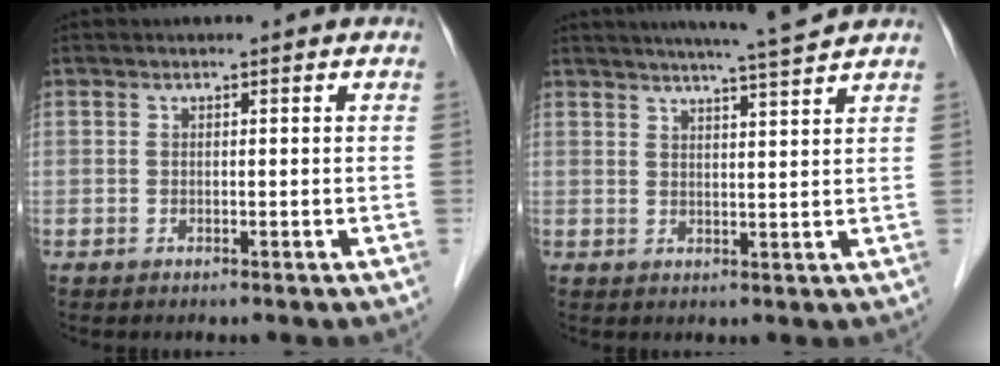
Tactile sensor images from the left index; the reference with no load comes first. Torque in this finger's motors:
{"motor_torque": [0.46, -0.72, 0.17, 0.04]}